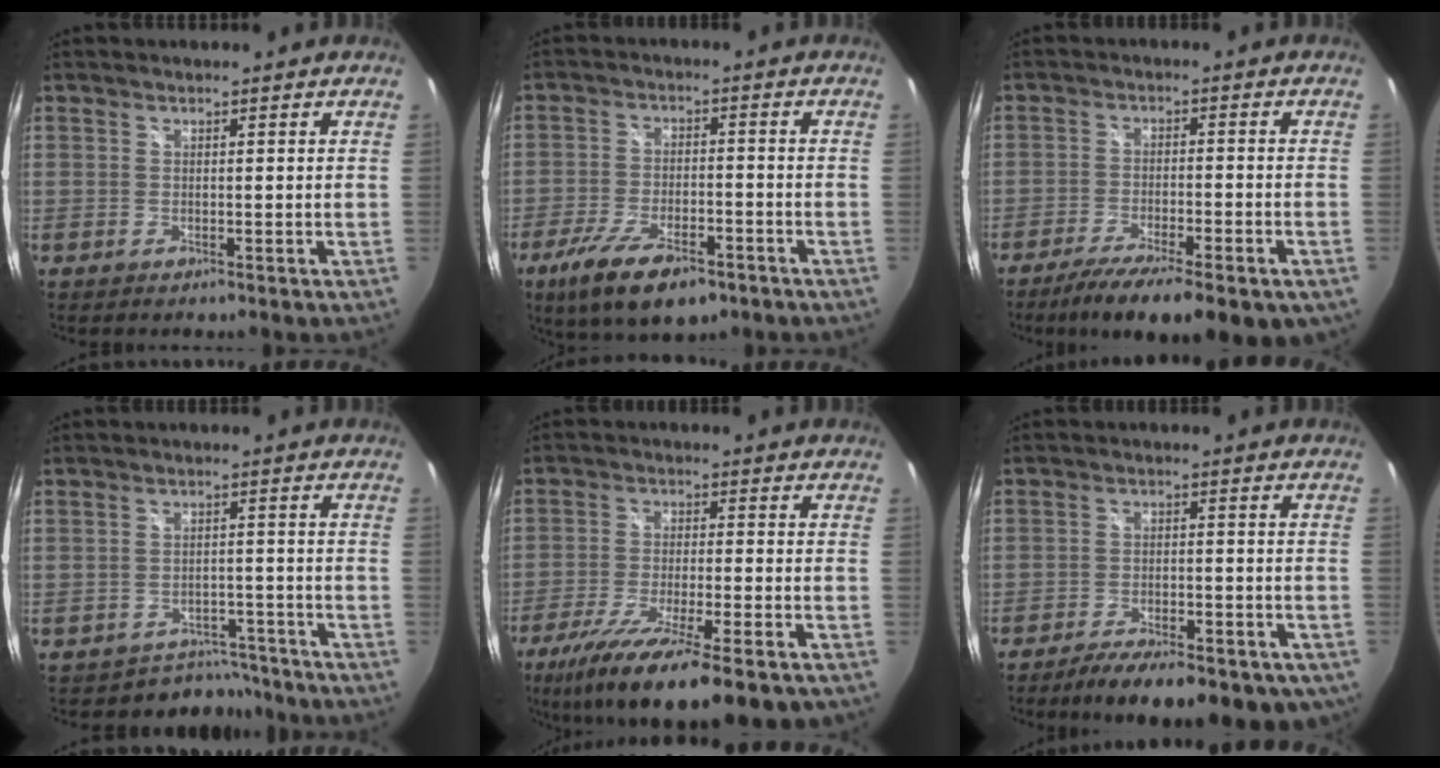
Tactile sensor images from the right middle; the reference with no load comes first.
{"total": 13.0, "force": [-8.1, 4.8, 9.0], "torque": [-0.193, -0.034, -0.140]}
{"total": 15.3, "force": [-10.3, 4.3, 10.5], "torque": [-0.189, -0.043, -0.153]}
{"total": 6.2, "force": [-5.2, 3.2, -0.4], "torque": [0.008, 0.020, -0.069]}
{"total": 18.0, "force": [-12.0, 3.9, 12.9], "torque": [-0.245, -0.058, -0.198]}
{"total": 16.1, "force": [-11.0, 6.1, 10.0], "torque": [-0.175, -0.032, -0.150]}